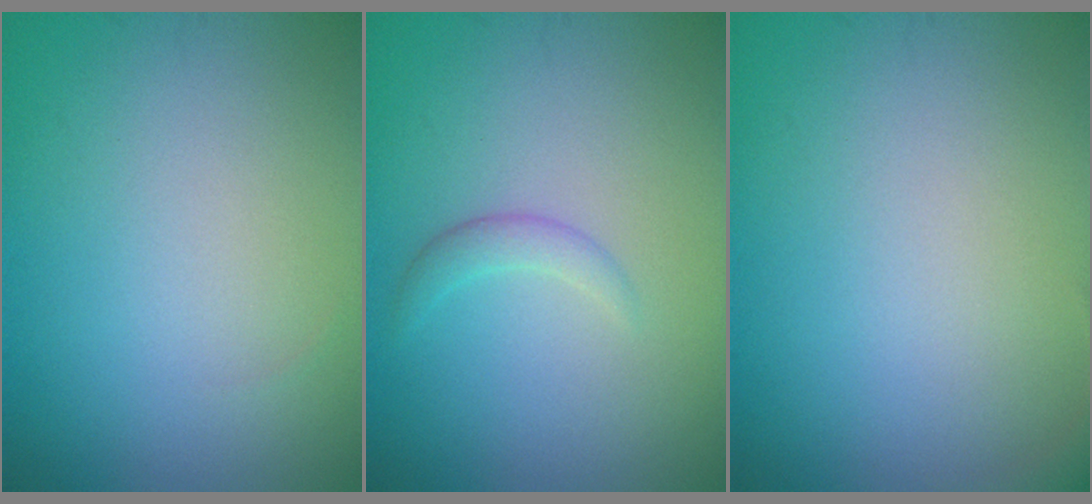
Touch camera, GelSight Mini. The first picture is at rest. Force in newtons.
{"total": 1.3, "press": 1.3, "slide": 0.0}
{"total": 1.1, "press": 1.1, "slide": 0.1}